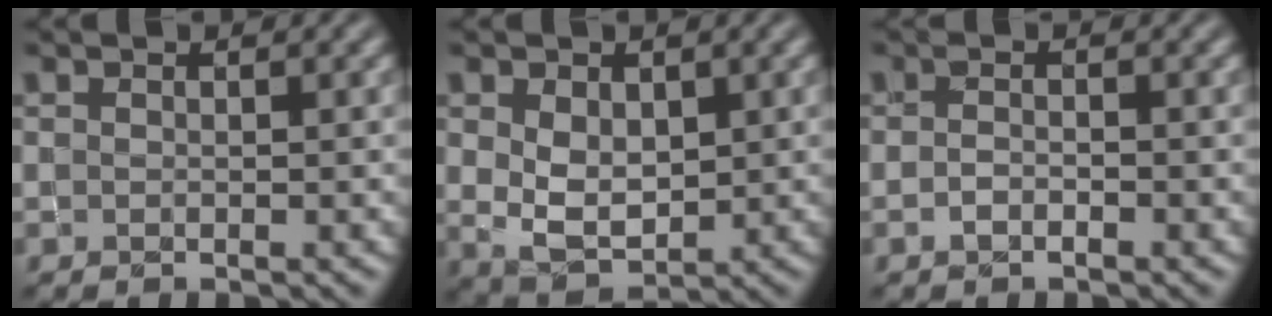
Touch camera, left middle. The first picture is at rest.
{"total": 3.8, "force": [0.6, 2.7, 2.6], "torque": [-0.054, -0.002, 0.019]}
{"total": 0.8, "force": [-0.6, 0.3, 0.3], "torque": [-0.009, 0.003, -0.013]}